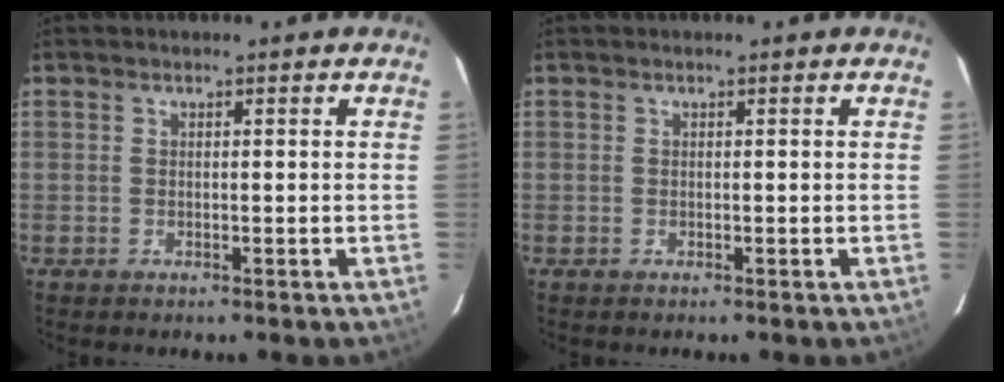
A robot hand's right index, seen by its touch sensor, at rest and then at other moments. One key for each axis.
{"total": 0.0}